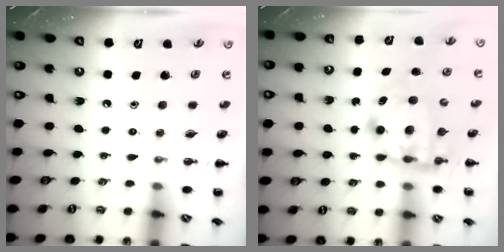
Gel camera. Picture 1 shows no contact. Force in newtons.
{"total": 6.4, "press": 6.4, "slide": 0.6}